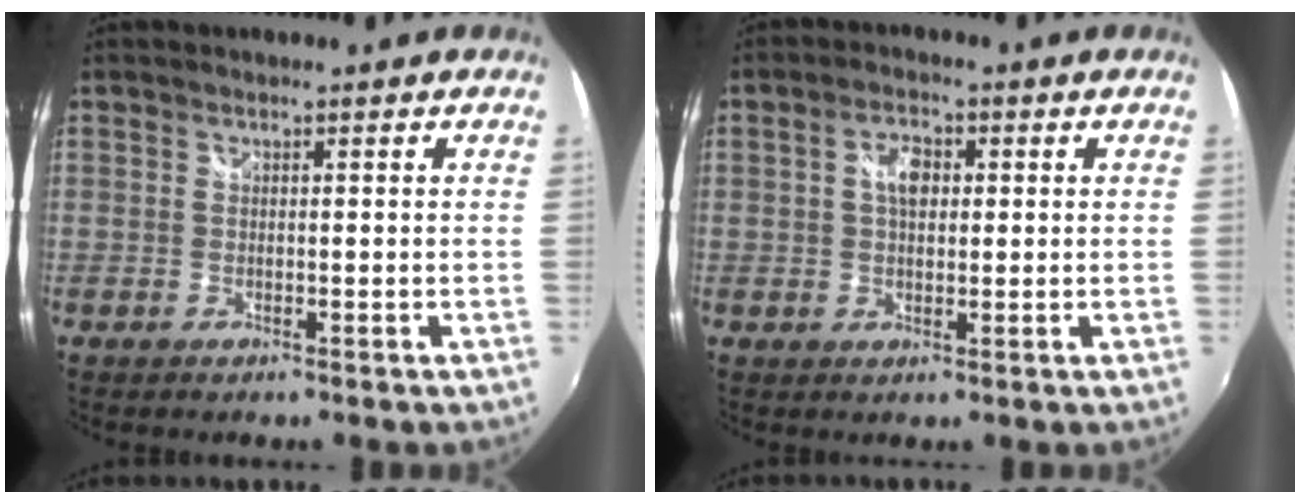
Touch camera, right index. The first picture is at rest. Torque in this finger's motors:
{"motor_torque": [0.79, 0.15, 0.20, 0.04]}